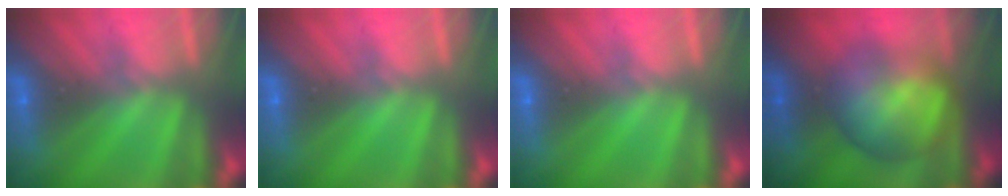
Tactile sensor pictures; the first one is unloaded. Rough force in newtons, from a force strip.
{"total": 0.0}
{"total": 0.0}
{"total": 7.6}